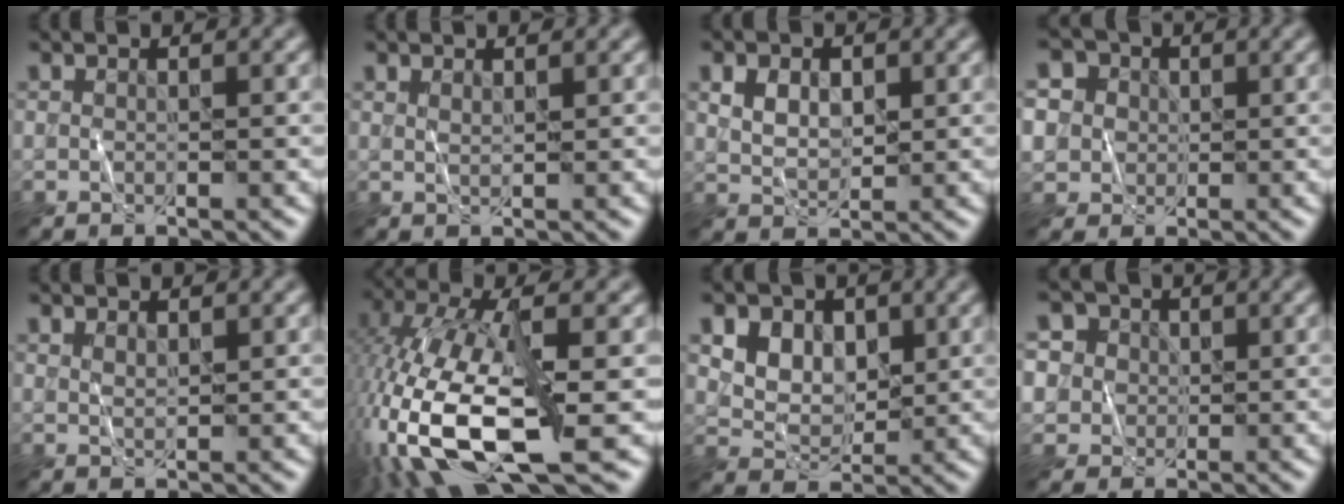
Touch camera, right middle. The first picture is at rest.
{"total": 0.7, "force": [0.5, 0.1, 0.4], "torque": [-0.008, 0.000, 0.010]}
{"total": 2.7, "force": [0.9, 1.8, 1.7], "torque": [-0.034, 0.000, 0.018]}
{"total": 8.6, "force": [2.5, 7.6, 3.0], "torque": [-0.083, 0.035, 0.023]}
{"total": 0.9, "force": [0.6, 0.4, 0.6], "torque": [-0.015, -0.001, 0.015]}
{"total": 14.3, "force": [-4.5, 5.4, 12.4], "torque": [-0.282, -0.007, -0.088]}
{"total": 8.4, "force": [3.9, 6.1, 4.1], "torque": [-0.078, 0.013, 0.061]}
{"total": 7.7, "force": [2.9, 6.7, 2.6], "torque": [-0.062, 0.037, 0.027]}